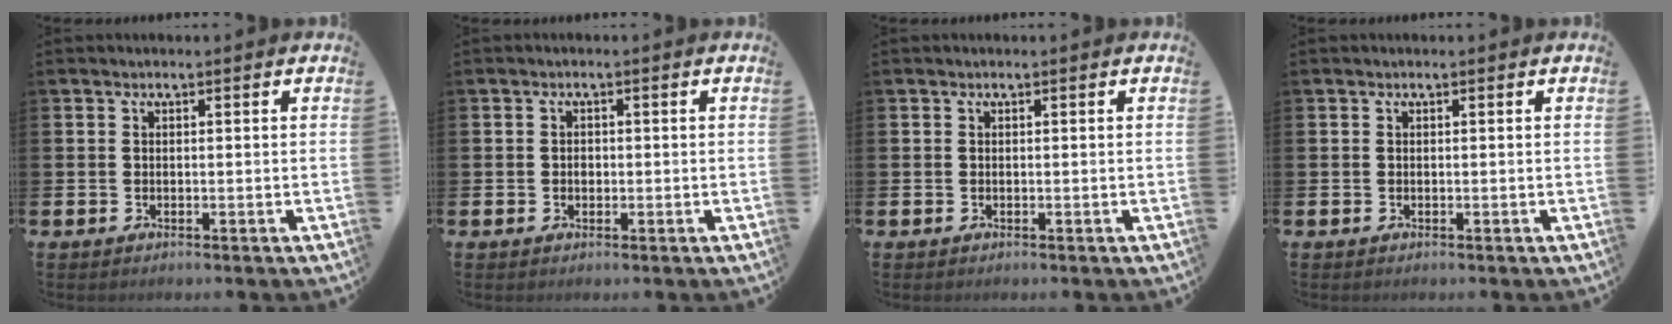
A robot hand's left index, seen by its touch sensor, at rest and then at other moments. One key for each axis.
{"total": 1.0, "fx": 0.0, "fy": 0.9, "fz": 0.5, "tx": 0.005, "ty": 0.000, "tz": -0.005}
{"total": 0.0}
{"total": 0.0}